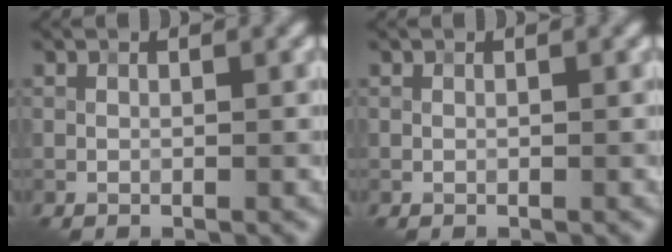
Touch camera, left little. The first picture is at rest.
{"total": 0.0}